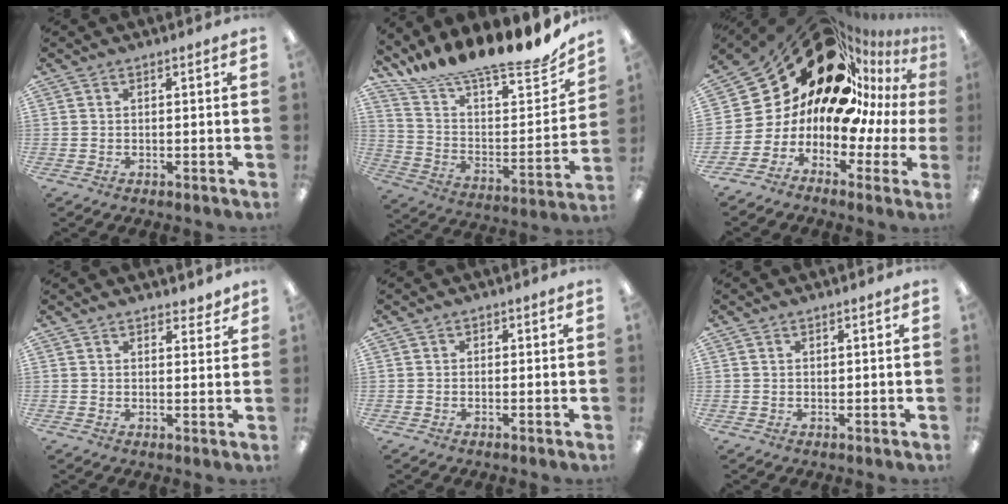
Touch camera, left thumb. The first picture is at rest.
{"total": 16.4, "force": [14.6, 3.5, 6.6], "torque": [-0.102, -0.122, 0.244]}
{"total": 22.7, "force": [13.0, 13.8, 12.6], "torque": [-0.212, -0.133, 0.249]}
{"total": 2.8, "force": [2.6, 0.8, 0.5], "torque": [0.004, -0.016, 0.045]}
{"total": 0.6, "force": [0.1, 0.6, 0.0], "torque": [0.000, 0.004, 0.000]}
{"total": 0.7, "force": [0.5, 0.3, 0.4], "torque": [-0.008, 0.003, 0.009]}